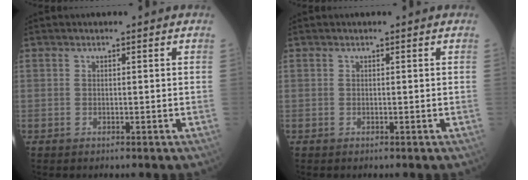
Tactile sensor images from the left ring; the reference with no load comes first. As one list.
[{"total": 0.0}]